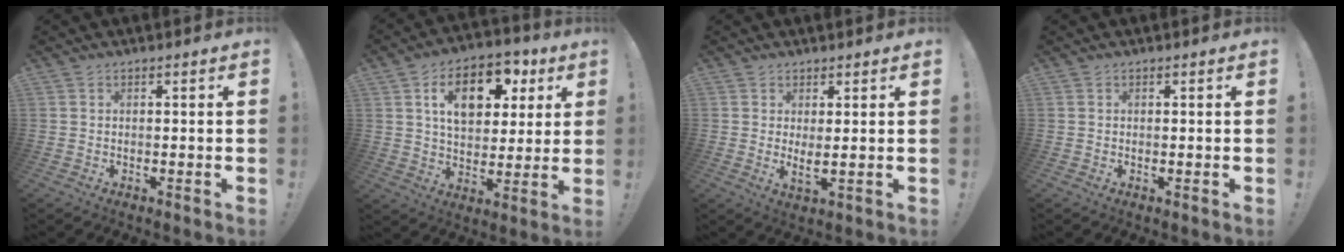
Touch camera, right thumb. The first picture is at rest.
{"total": 15.6, "force": [5.9, 10.1, 10.3], "torque": [-0.153, -0.010, 0.105]}
{"total": 3.1, "force": [1.5, 0.1, 2.7], "torque": [-0.035, -0.020, 0.023]}
{"total": 0.0}